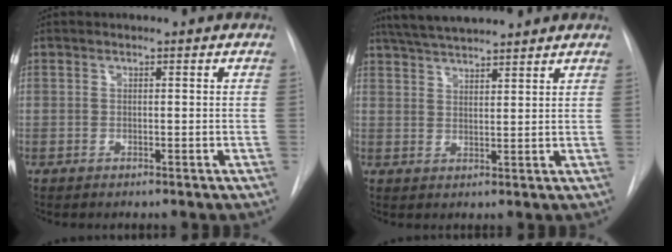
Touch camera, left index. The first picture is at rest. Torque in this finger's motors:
{"motor_torque": [0.15, -0.53, 0.84, 0.21]}